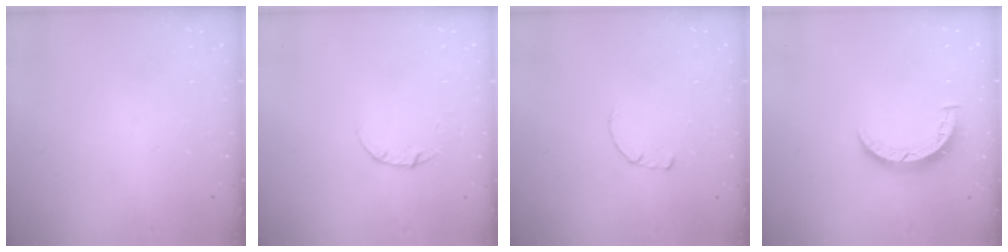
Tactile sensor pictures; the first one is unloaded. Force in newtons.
{"total": 3.8, "press": 3.8, "slide": 0.4}
{"total": 0.7, "press": 0.7, "slide": 0.2}
{"total": 5.1, "press": 5.1, "slide": 0.5}